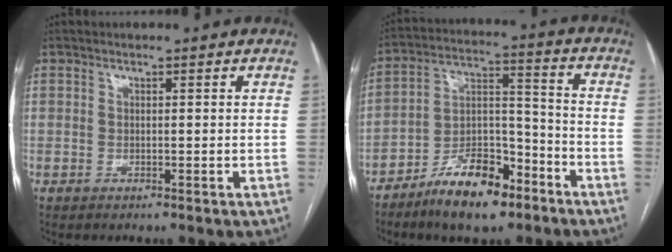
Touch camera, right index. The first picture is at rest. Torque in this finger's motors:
{"motor_torque": [0.83, -0.86, 0.39, 0.09]}